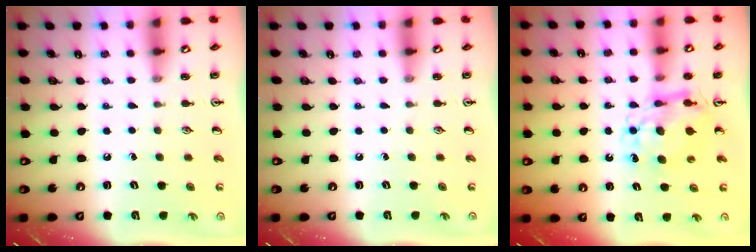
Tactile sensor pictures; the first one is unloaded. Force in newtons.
{"total": 0.0}
{"total": 8.8, "press": 8.8, "slide": 0.9}